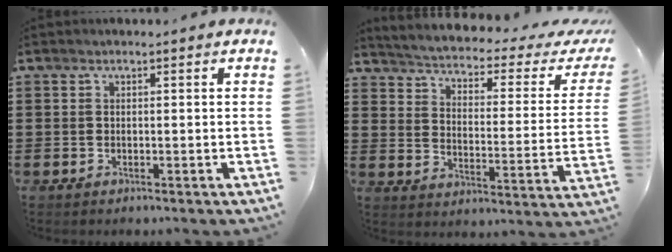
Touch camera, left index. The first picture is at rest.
{"total": 1.6, "force": [1.0, 0.0, 1.2], "torque": [-0.039, -0.026, 0.004]}